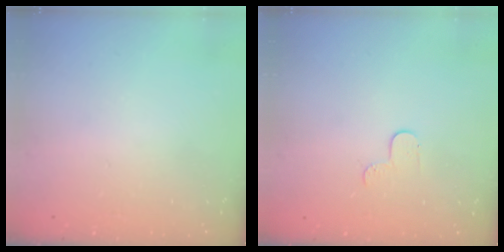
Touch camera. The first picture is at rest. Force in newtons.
{"total": 4.3, "press": 4.2, "slide": 0.5}